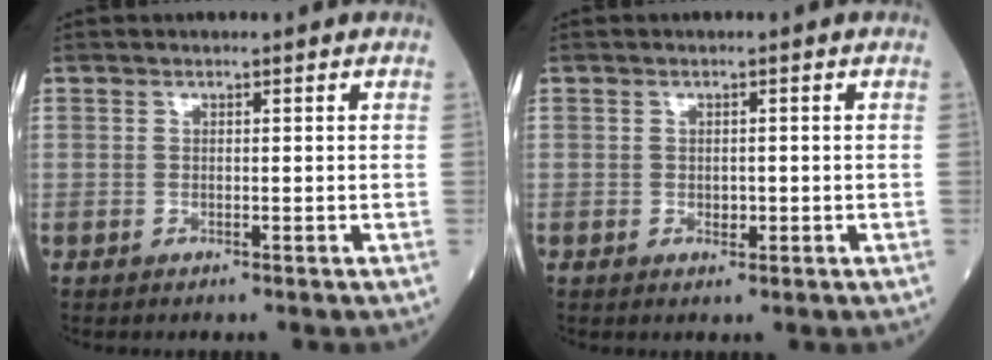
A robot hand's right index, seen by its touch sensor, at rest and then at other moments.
{"total": 1.1, "force": [-0.2, 0.8, 0.8], "torque": [-0.012, 0.000, -0.002]}